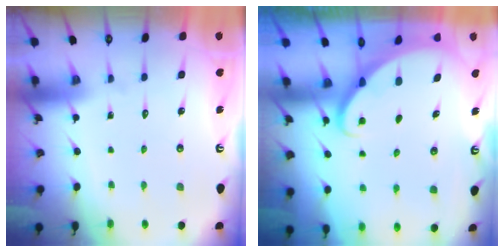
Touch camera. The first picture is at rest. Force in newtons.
{"total": 2.0, "press": 2.0, "slide": 0.2}